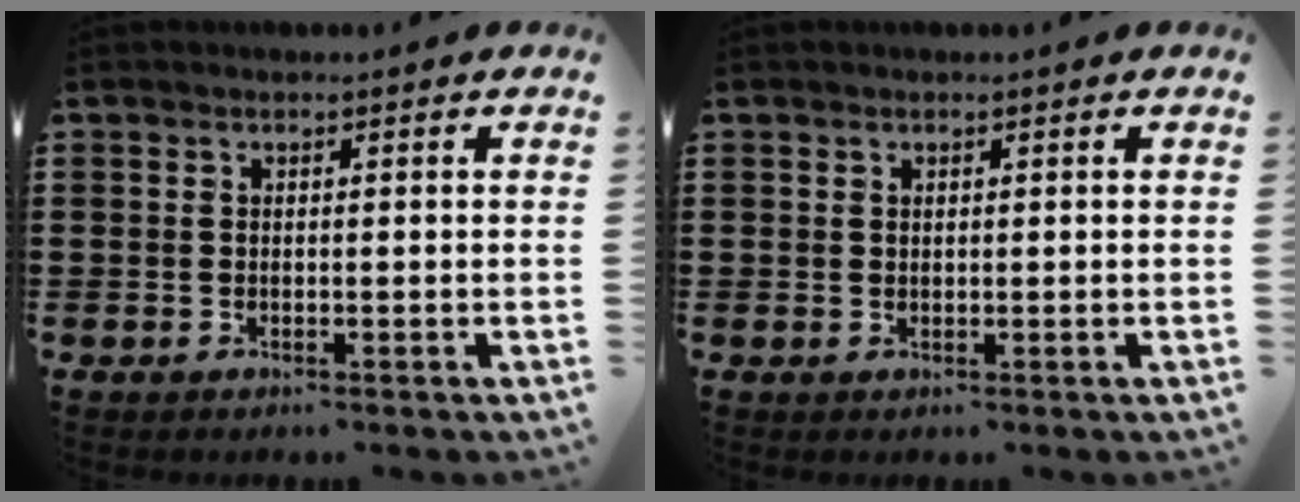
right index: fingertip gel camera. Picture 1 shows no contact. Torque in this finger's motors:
{"motor_torque": [-0.12, 0.35, -0.02, -0.01]}